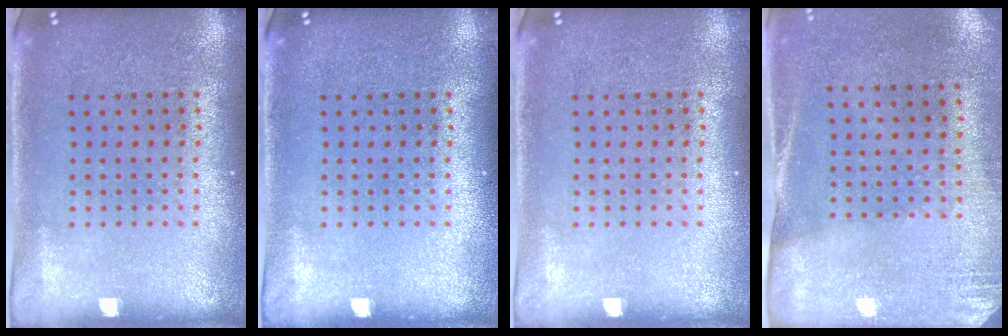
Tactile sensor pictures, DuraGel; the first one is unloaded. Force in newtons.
{"total": 0.0}
{"total": 0.0}
{"total": 2.7, "press": 2.3, "slide": 1.3}